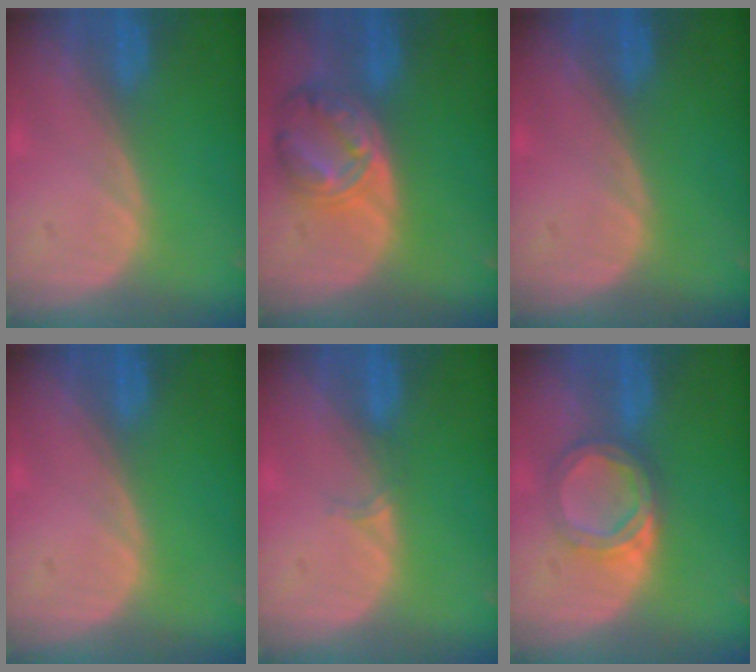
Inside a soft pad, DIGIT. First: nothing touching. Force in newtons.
{"total": 8.2, "press": 7.1, "slide": 4.0}
{"total": 0.0}
{"total": 0.0}
{"total": 1.3, "press": 1.0, "slide": 0.9}
{"total": 5.1, "press": 5.0, "slide": 0.7}